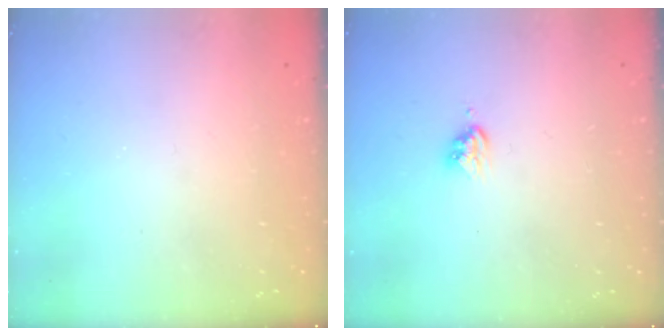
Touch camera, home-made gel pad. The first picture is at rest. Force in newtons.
{"total": 3.6, "press": 3.6, "slide": 0.5}